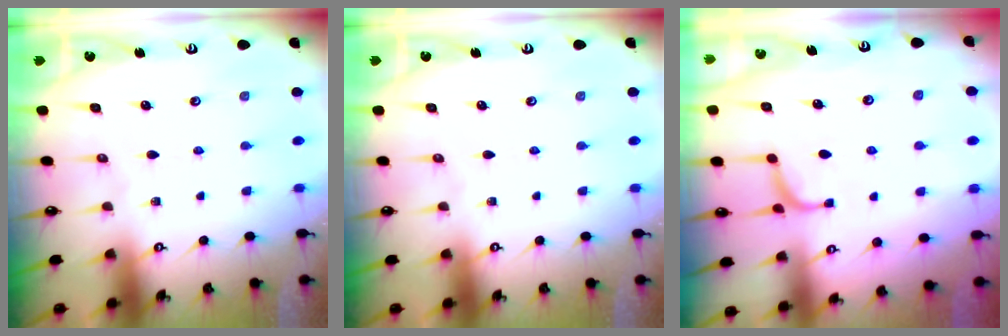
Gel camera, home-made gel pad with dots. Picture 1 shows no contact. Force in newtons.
{"total": 0.0}
{"total": 3.9, "press": 3.9, "slide": 0.3}